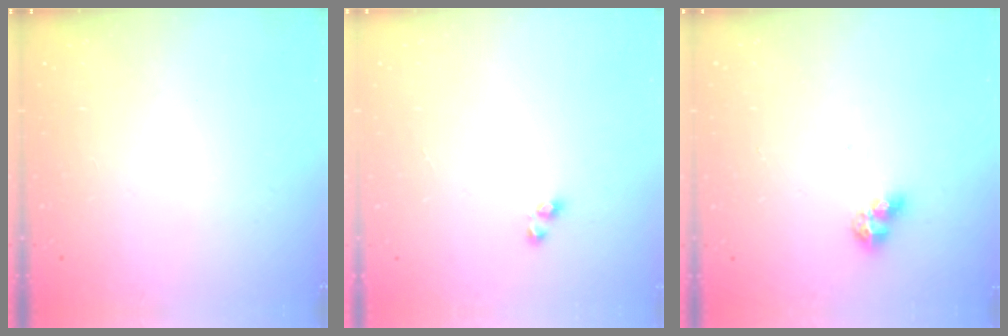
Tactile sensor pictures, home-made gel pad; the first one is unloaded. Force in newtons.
{"total": 2.9, "press": 2.9, "slide": 0.2}
{"total": 6.1, "press": 6.1, "slide": 0.7}